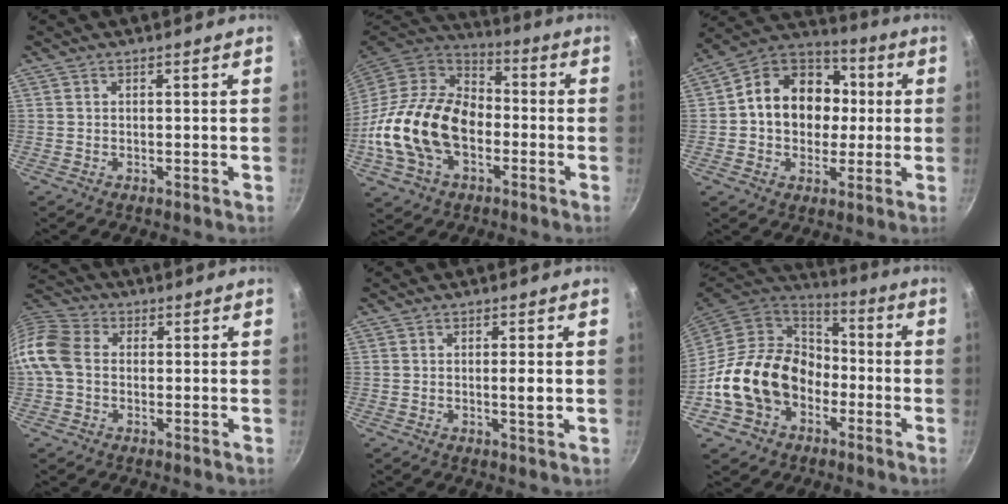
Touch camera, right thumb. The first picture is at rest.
{"total": 22.9, "force": [-4.8, 15.5, 16.2], "torque": [-0.288, 0.038, -0.101]}
{"total": 17.1, "force": [1.0, 13.9, 10.0], "torque": [-0.128, 0.029, 0.001]}
{"total": 10.1, "force": [-0.3, 7.8, 6.4], "torque": [-0.117, 0.020, -0.027]}
{"total": 2.7, "force": [0.0, 0.3, 2.7], "torque": [-0.047, -0.005, -0.002]}
{"total": 18.9, "force": [-5.1, 14.8, 10.6], "torque": [-0.160, 0.055, -0.089]}